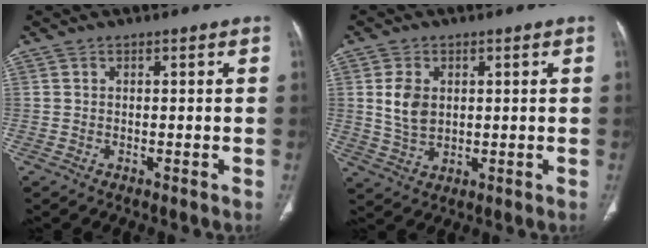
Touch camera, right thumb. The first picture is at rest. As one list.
[{"total": 6.2, "force": [1.3, 4.2, 4.3], "torque": [-0.067, -0.004, 0.033]}]